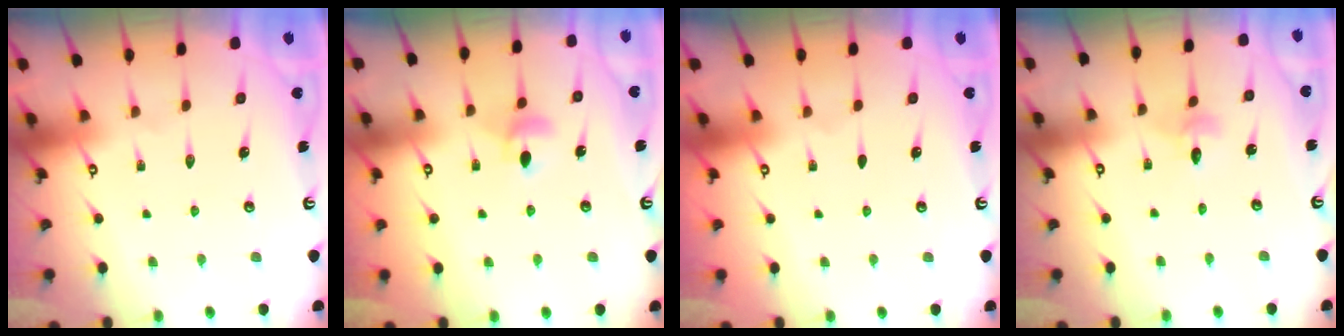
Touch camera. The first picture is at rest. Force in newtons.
{"total": 4.8, "press": 4.7, "slide": 0.9}
{"total": 0.0}
{"total": 2.4, "press": 2.4, "slide": 0.3}